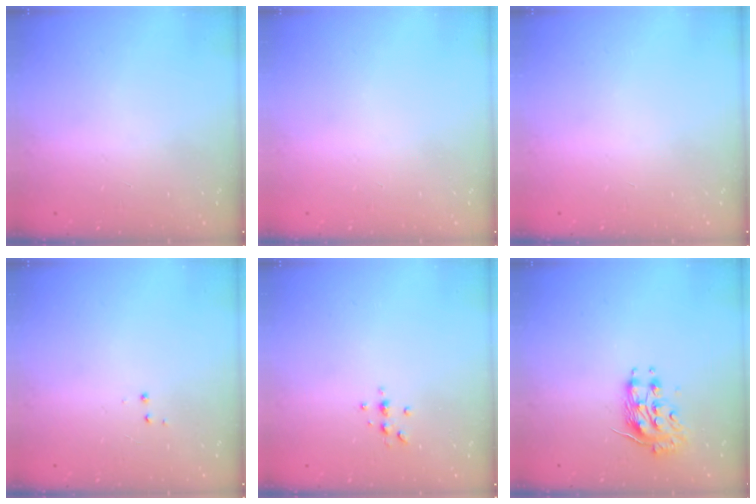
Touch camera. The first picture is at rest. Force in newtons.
{"total": 0.0}
{"total": 0.0}
{"total": 2.9, "press": 2.8, "slide": 0.4}
{"total": 4.3, "press": 4.3, "slide": 0.6}
{"total": 10.2, "press": 10.2, "slide": 0.6}